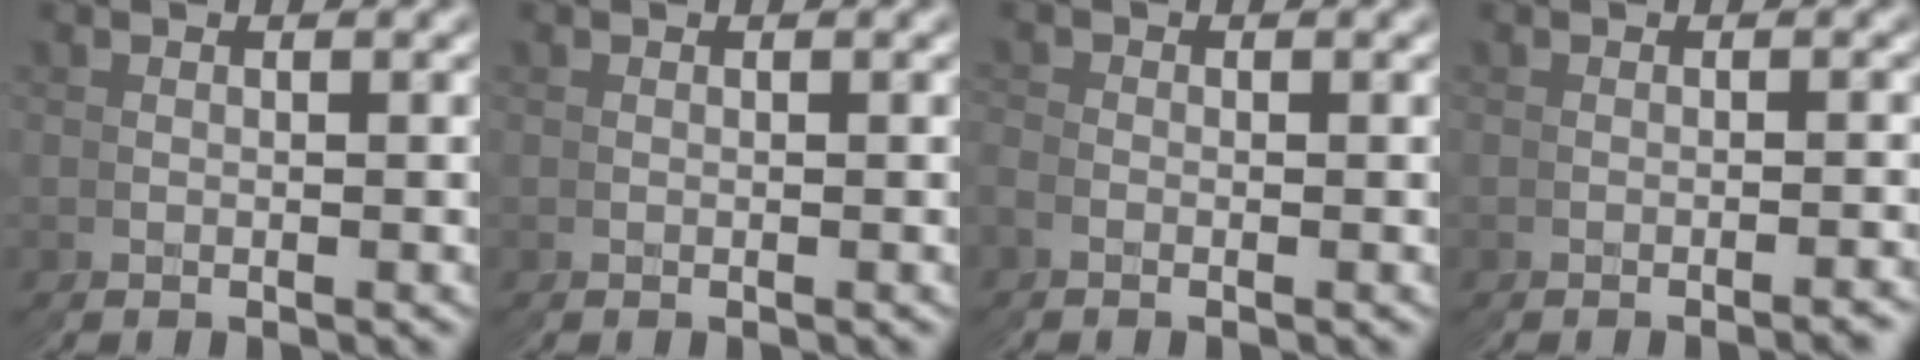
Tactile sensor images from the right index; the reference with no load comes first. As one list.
[{"total": 0.0}, {"total": 2.1, "force": [-1.0, -0.6, -1.7], "torque": [0.025, 0.004, -0.024]}, {"total": 1.3, "force": [-0.5, -1.1, -0.4], "torque": [0.003, 0.008, -0.011]}]